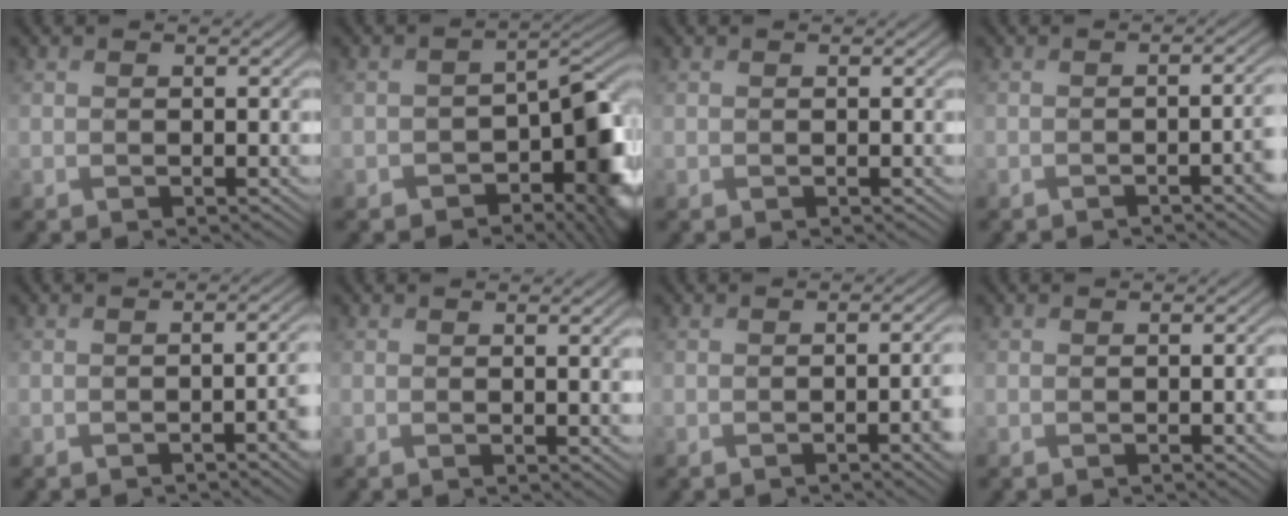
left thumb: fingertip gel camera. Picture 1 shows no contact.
{"total": 9.6, "force": [-3.9, 5.9, 6.4], "torque": [-0.075, -0.024, -0.063]}
{"total": 0.0}
{"total": 3.4, "force": [-1.1, 0.8, 3.1], "torque": [-0.035, 0.006, -0.023]}
{"total": 3.3, "force": [-1.2, 0.7, 3.0], "torque": [-0.033, 0.007, -0.026]}
{"total": 2.8, "force": [0.5, 0.5, 2.7], "torque": [-0.036, 0.007, 0.008]}
{"total": 3.9, "force": [-1.0, 1.0, 3.6], "torque": [-0.046, 0.002, -0.016]}
{"total": 0.9, "force": [-0.3, 0.1, 0.8], "torque": [-0.011, 0.002, -0.004]}